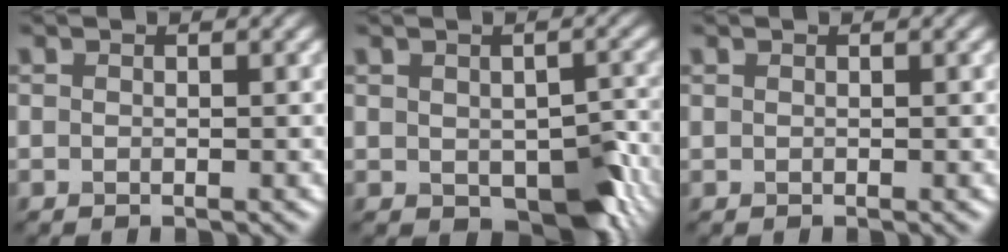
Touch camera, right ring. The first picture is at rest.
{"total": 6.4, "force": [-2.1, 3.5, 4.9], "torque": [-0.073, -0.018, -0.017]}
{"total": 0.0}